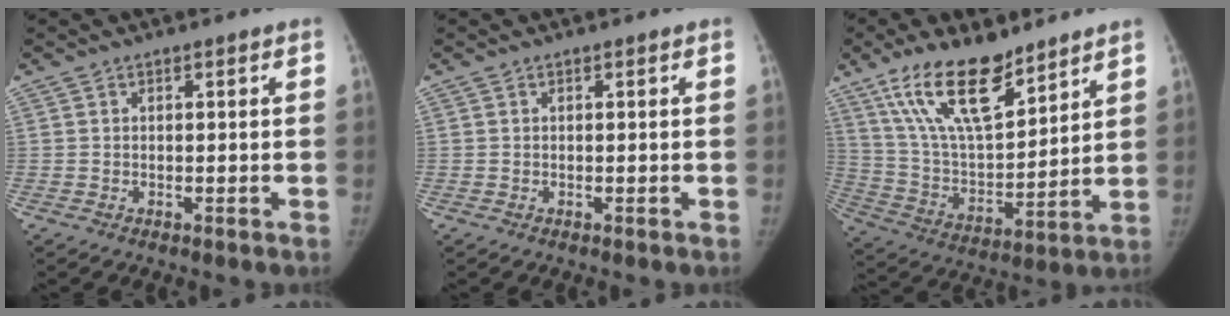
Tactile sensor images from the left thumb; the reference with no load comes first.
{"total": 0.0}
{"total": 18.9, "force": [12.5, 7.4, 12.1], "torque": [-0.182, -0.062, 0.239]}